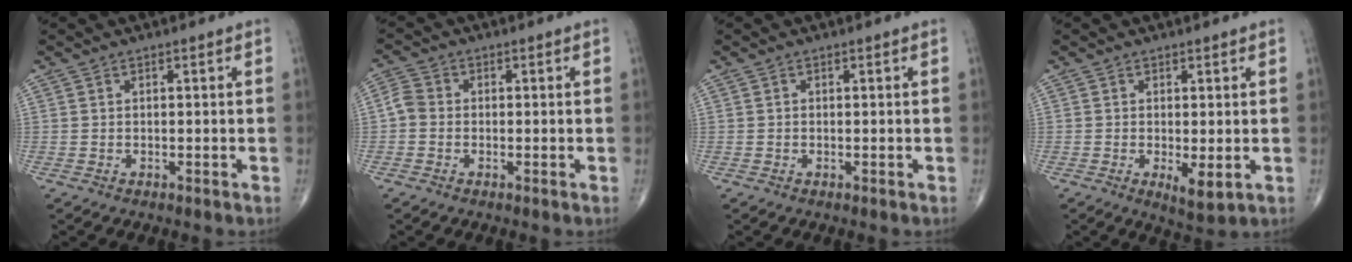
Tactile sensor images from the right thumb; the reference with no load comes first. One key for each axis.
{"total": 3.0, "fx": -0.6, "fy": 2.5, "fz": 1.5, "tx": -0.025, "ty": 0.006, "tz": -0.023}
{"total": 0.0}
{"total": 4.1, "fx": -0.7, "fy": 1.3, "fz": 3.8, "tx": -0.059, "ty": -0.014, "tz": -0.009}